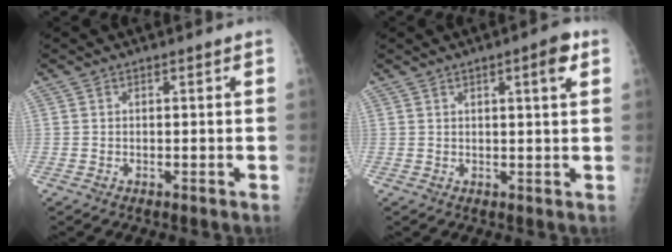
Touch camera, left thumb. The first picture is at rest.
{"total": 4.5, "force": [2.0, 0.8, 3.9], "torque": [-0.051, -0.005, 0.026]}